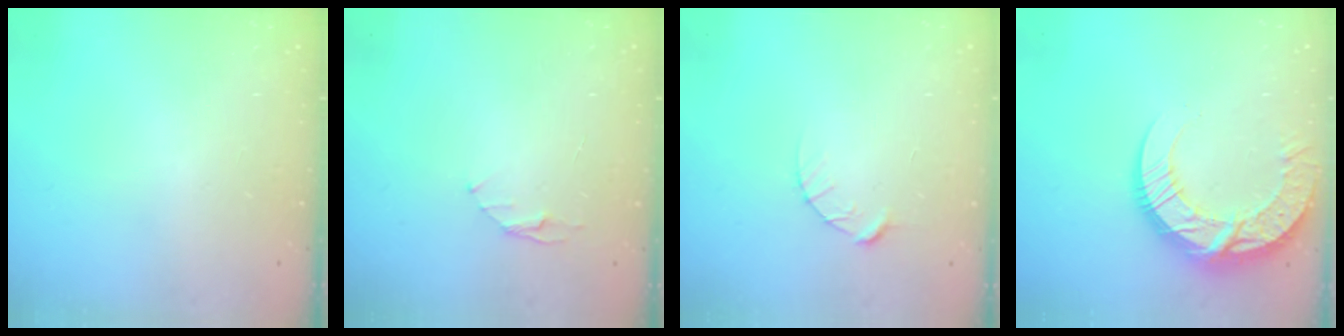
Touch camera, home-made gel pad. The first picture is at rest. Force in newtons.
{"total": 3.2, "press": 3.2, "slide": 0.4}
{"total": 4.7, "press": 4.7, "slide": 0.6}
{"total": 15.3, "press": 15.2, "slide": 1.4}